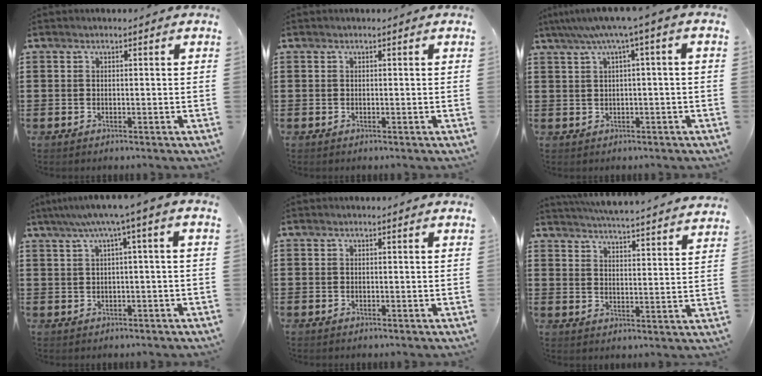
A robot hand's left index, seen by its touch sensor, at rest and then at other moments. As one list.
[{"total": 0.0}, {"total": 4.3, "force": [0.7, -0.3, 4.3], "torque": [-0.082, -0.007, 0.008]}, {"total": 4.5, "force": [0.8, -0.3, 4.4], "torque": [-0.084, -0.005, 0.008]}, {"total": 0.0}, {"total": 4.8, "force": [4.7, -0.6, 0.7], "torque": [-0.034, -0.038, 0.080]}]